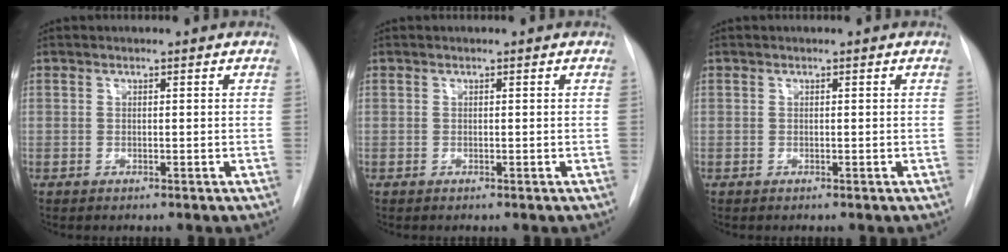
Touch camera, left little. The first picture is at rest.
{"total": 0.0}
{"total": 0.0}